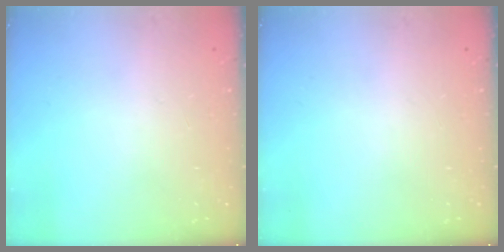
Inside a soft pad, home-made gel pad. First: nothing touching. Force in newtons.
{"total": 0.0}